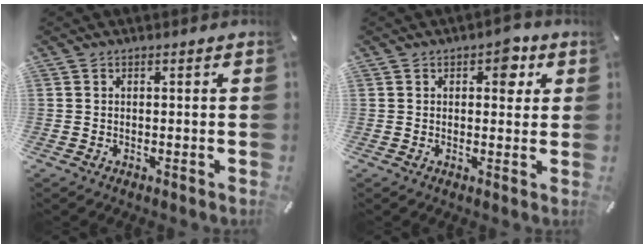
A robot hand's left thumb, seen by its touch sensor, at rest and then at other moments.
{"total": 5.4, "force": [2.3, 3.4, 3.5], "torque": [-0.021, -0.010, 0.027]}